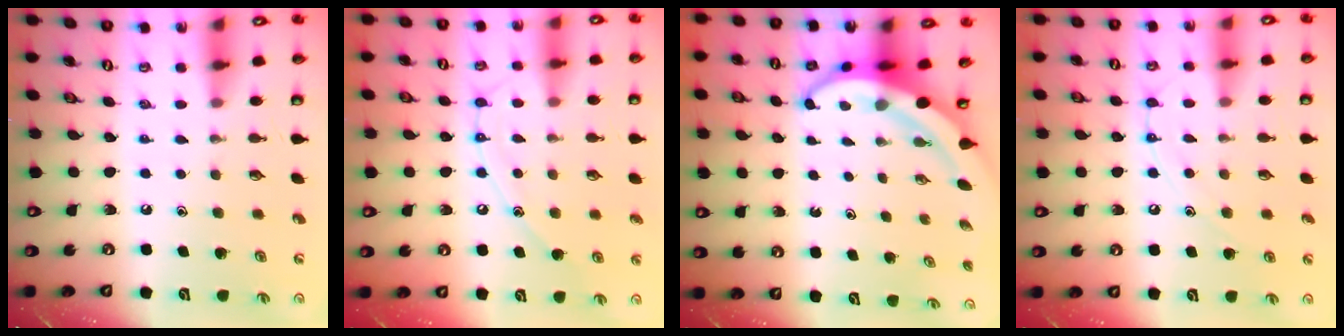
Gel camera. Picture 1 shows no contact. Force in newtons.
{"total": 10.7, "press": 10.7, "slide": 1.0}
{"total": 6.7, "press": 6.5, "slide": 1.5}
{"total": 8.8, "press": 8.8, "slide": 0.9}